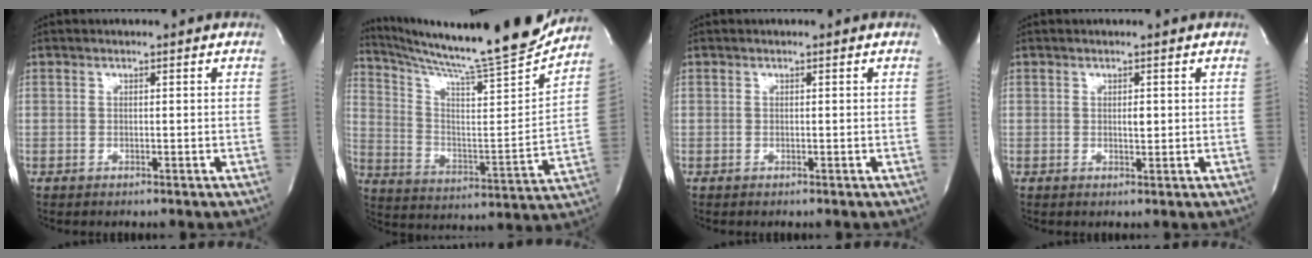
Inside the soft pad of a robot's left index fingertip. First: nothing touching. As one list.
[{"total": 21.1, "force": [19.5, -0.8, 7.8], "torque": [-0.140, -0.069, 0.293]}, {"total": 0.0}, {"total": 1.0, "force": [0.3, 0.4, 0.9], "torque": [-0.015, -0.002, 0.005]}]